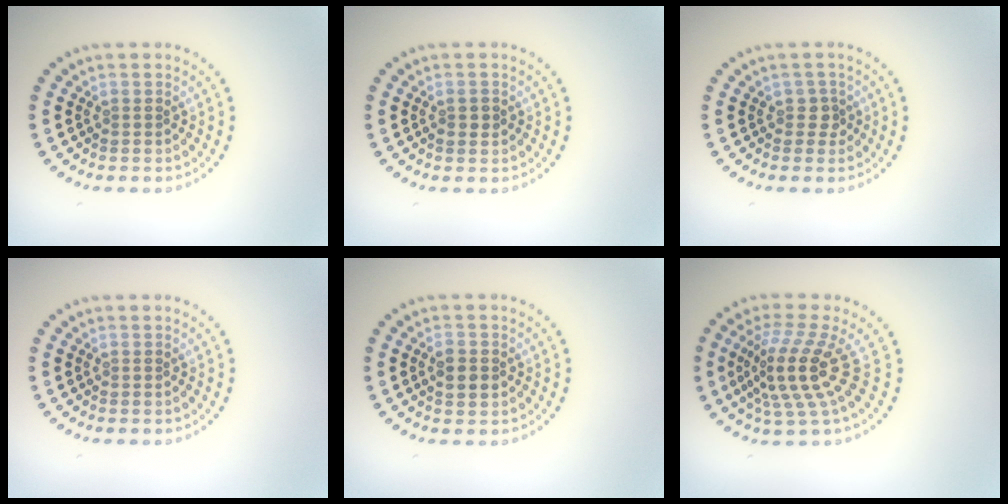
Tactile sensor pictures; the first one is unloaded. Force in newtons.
{"total": 1.2, "press": 1.2, "slide": 0.1}
{"total": 1.2, "press": 1.0, "slide": 0.6}
{"total": 0.0}
{"total": 2.5, "press": 2.5, "slide": 0.2}
{"total": 4.8, "press": 3.6, "slide": 3.1}